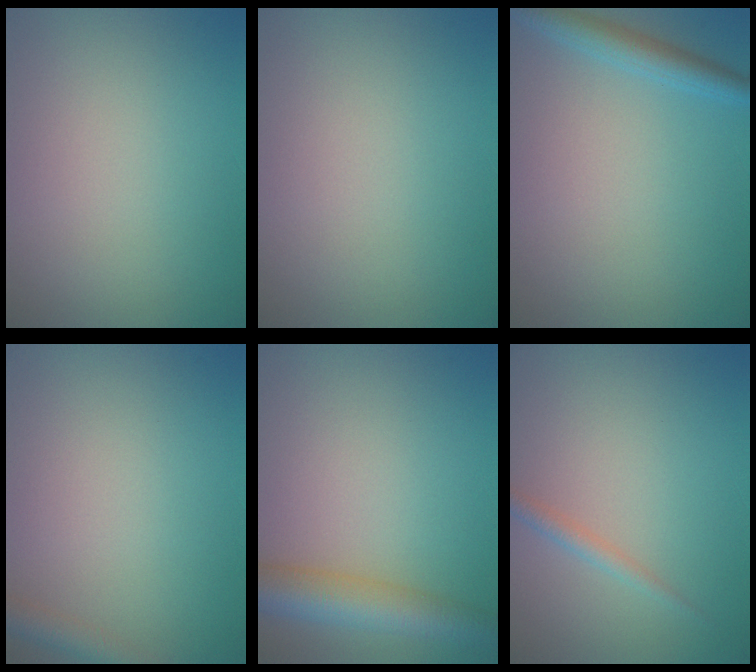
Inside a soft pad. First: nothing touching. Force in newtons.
{"total": 0.0}
{"total": 2.5, "press": 2.5, "slide": 0.1}
{"total": 2.0, "press": 2.0, "slide": 0.1}
{"total": 5.4, "press": 5.4, "slide": 0.3}
{"total": 1.2, "press": 1.2, "slide": 0.0}